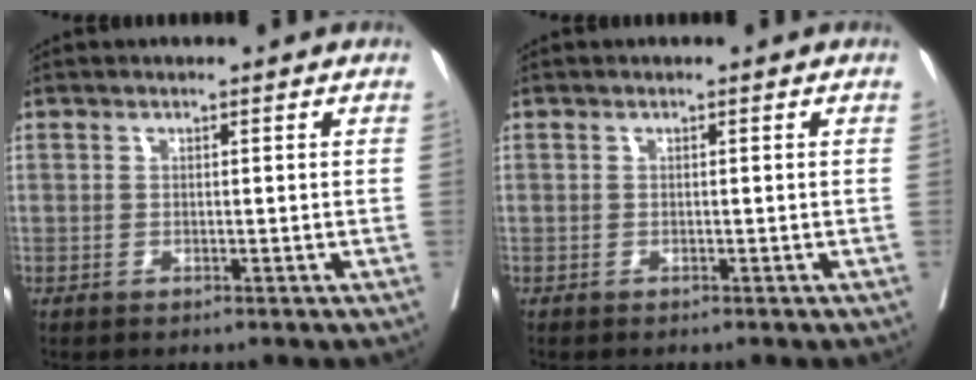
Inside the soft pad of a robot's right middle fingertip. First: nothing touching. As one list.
[{"total": 0.0}]